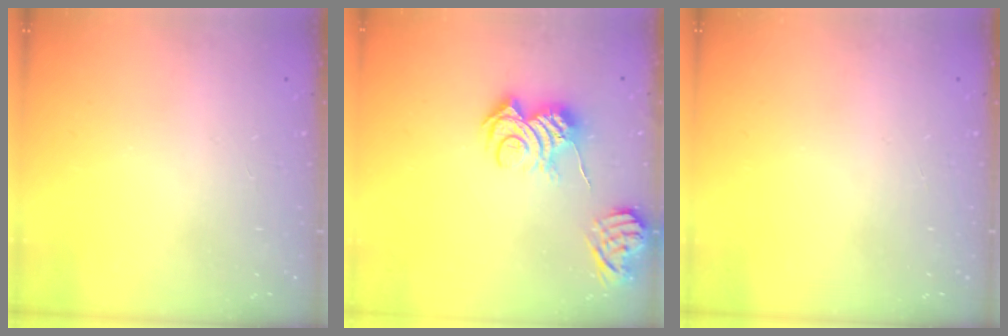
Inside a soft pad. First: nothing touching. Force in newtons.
{"total": 10.9, "press": 10.8, "slide": 1.1}
{"total": 0.0}